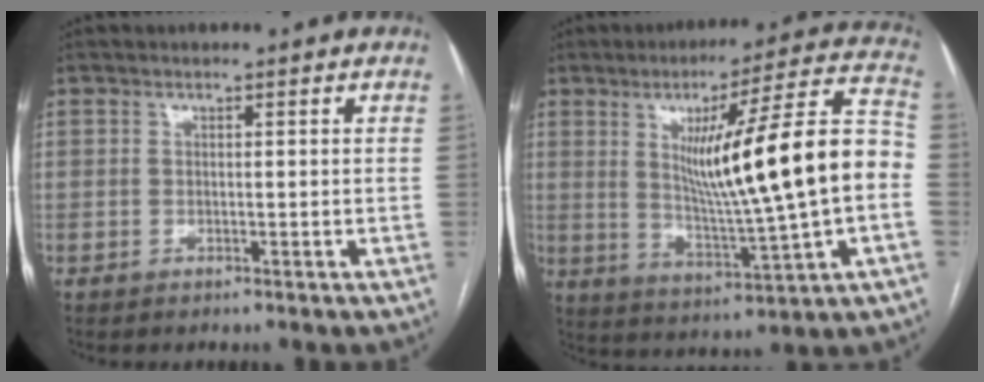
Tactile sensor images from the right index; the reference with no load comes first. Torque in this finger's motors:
{"motor_torque": [2.04, -0.10, 0.72, 0.21]}